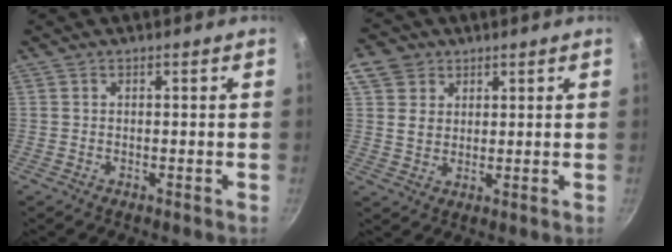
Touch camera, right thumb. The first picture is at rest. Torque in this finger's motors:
{"motor_torque": [-0.05, 0.40, 0.79, 0.63, 0.20]}